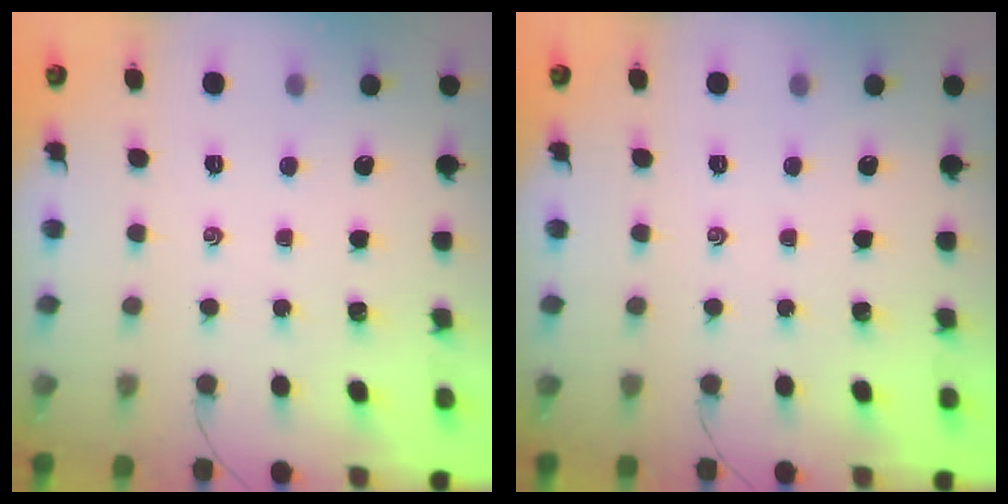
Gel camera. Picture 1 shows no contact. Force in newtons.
{"total": 0.0}